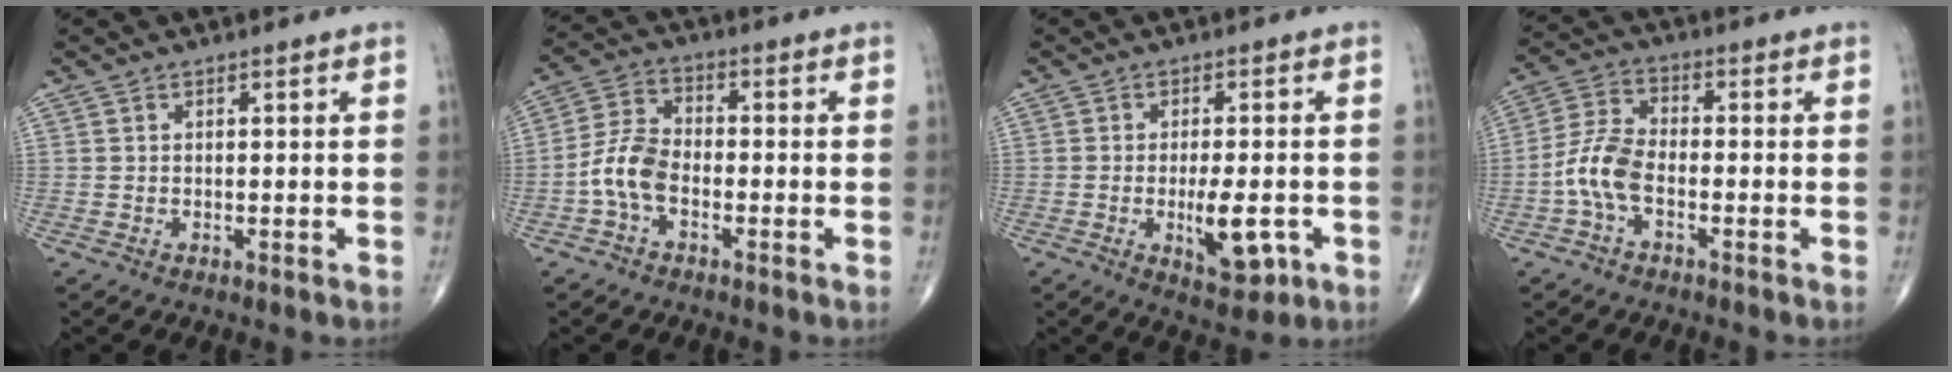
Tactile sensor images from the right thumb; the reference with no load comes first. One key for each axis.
{"total": 7.1, "fx": -2.5, "fy": 4.1, "fz": 5.3, "tx": -0.107, "ty": 0.026, "tz": -0.057}
{"total": 7.8, "fx": -2.2, "fy": 3.0, "fz": 6.9, "tx": -0.096, "ty": -0.004, "tz": -0.026}
{"total": 7.3, "fx": -2.5, "fy": 3.6, "fz": 5.9, "tx": -0.130, "ty": 0.025, "tz": -0.057}